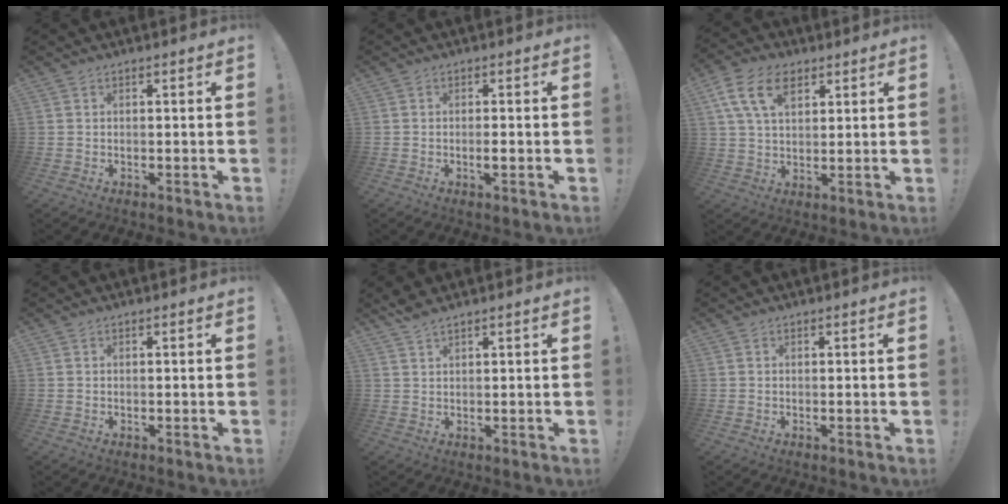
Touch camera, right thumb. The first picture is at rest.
{"total": 1.8, "force": [-0.6, 0.3, 1.6], "torque": [-0.019, -0.004, -0.012]}
{"total": 11.8, "force": [5.6, 7.3, 7.3], "torque": [-0.141, 0.000, 0.107]}
{"total": 0.0}
{"total": 2.3, "force": [2.2, 0.2, 0.8], "torque": [-0.024, -0.005, 0.040]}
{"total": 0.0}